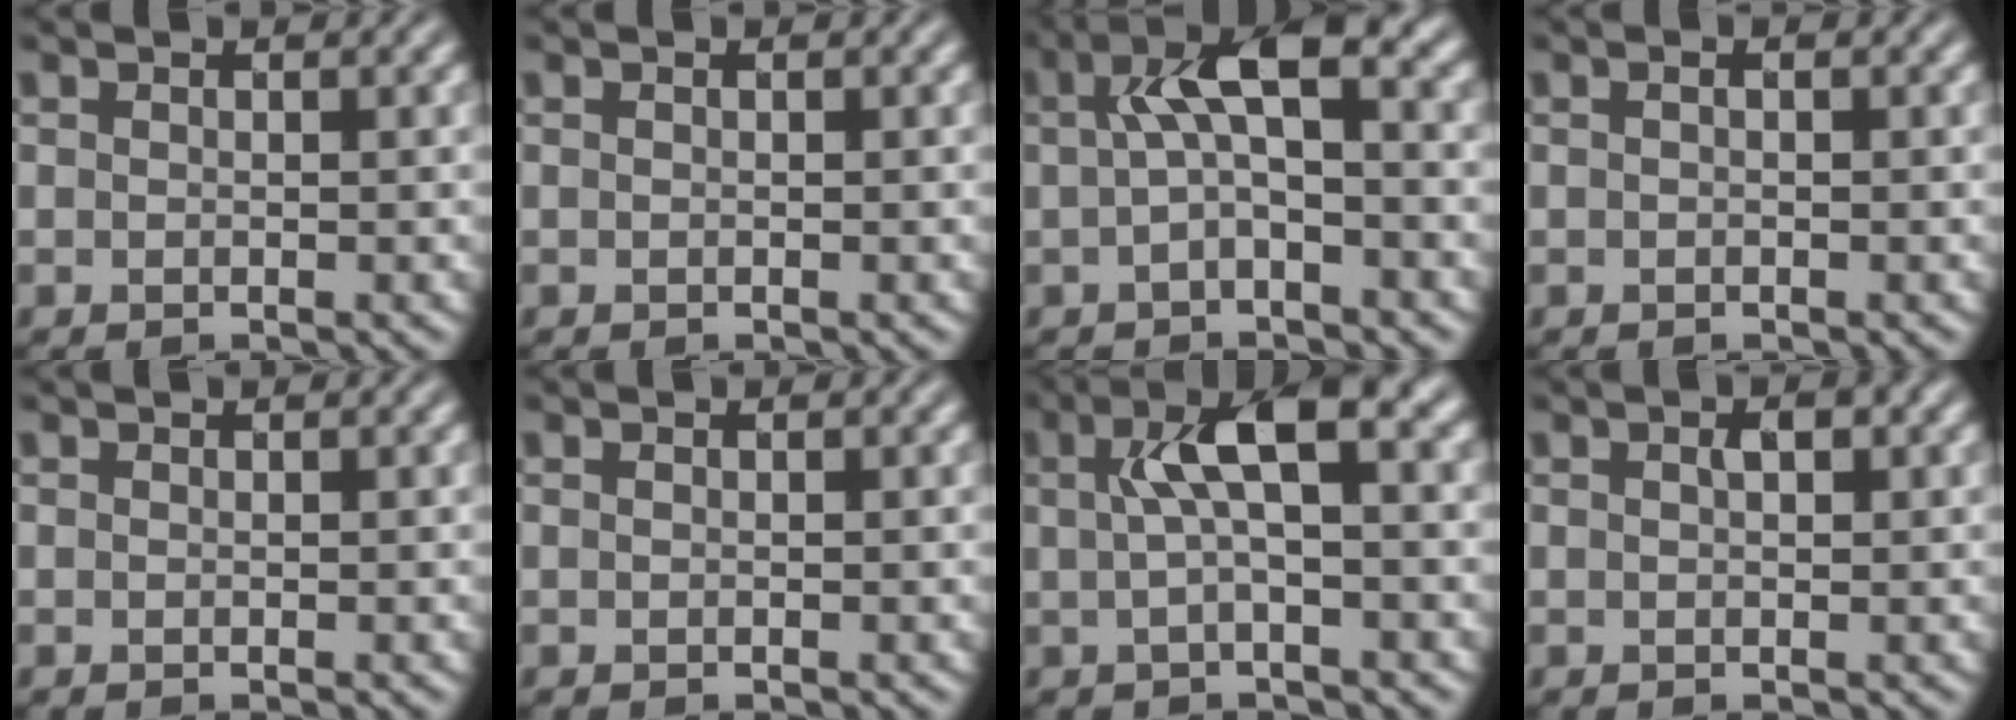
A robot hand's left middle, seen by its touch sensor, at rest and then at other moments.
{"total": 0.0}
{"total": 4.8, "force": [0.6, 1.5, 4.5], "torque": [-0.081, 0.016, 0.003]}
{"total": 0.5, "force": [0.0, 0.0, 0.5], "torque": [-0.013, -0.001, -0.003]}
{"total": 0.0}
{"total": 0.0}
{"total": 5.1, "force": [1.0, 1.4, 4.8], "torque": [-0.086, 0.017, 0.015]}
{"total": 1.2, "force": [0.4, 0.4, 1.0], "torque": [-0.018, 0.002, 0.007]}